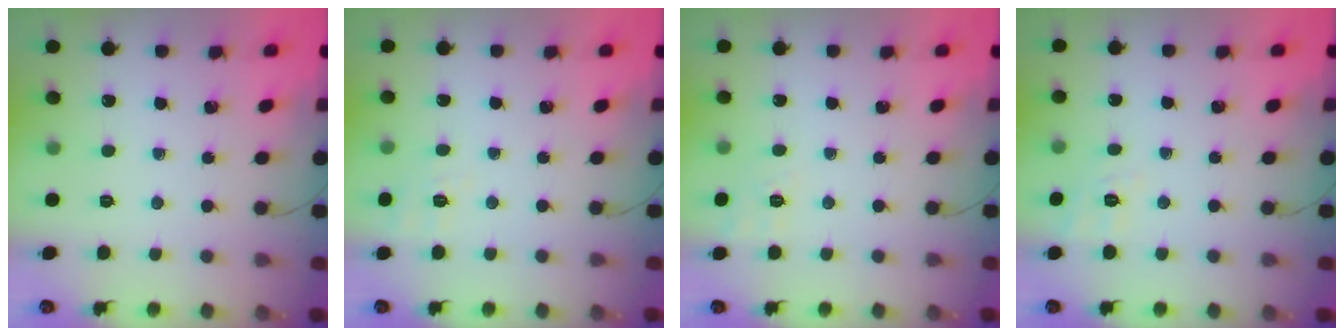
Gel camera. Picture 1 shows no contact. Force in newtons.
{"total": 5.6, "press": 5.2, "slide": 2.2}
{"total": 6.5, "press": 6.2, "slide": 2.0}
{"total": 2.0, "press": 0.4, "slide": 2.0}